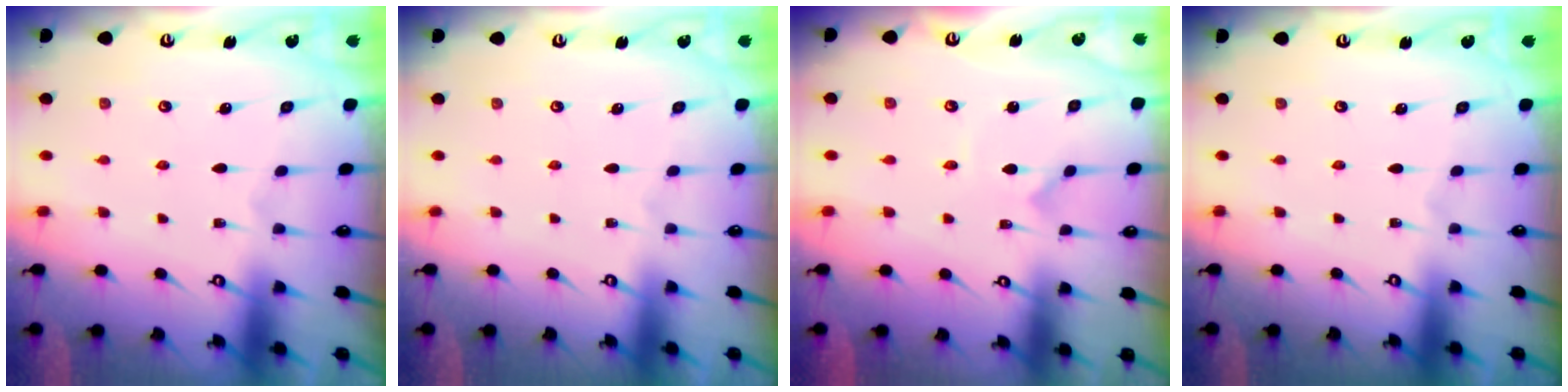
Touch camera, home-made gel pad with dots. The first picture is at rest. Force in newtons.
{"total": 0.0}
{"total": 0.0}
{"total": 0.0}